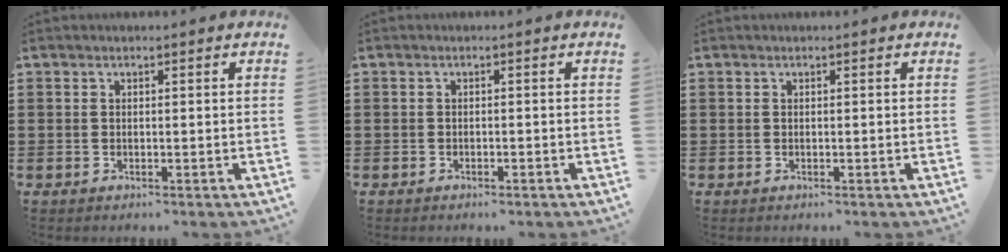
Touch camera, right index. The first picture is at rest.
{"total": 0.8, "force": [-0.8, 0.3, 0.0], "torque": [-0.002, 0.004, -0.019]}
{"total": 0.0}